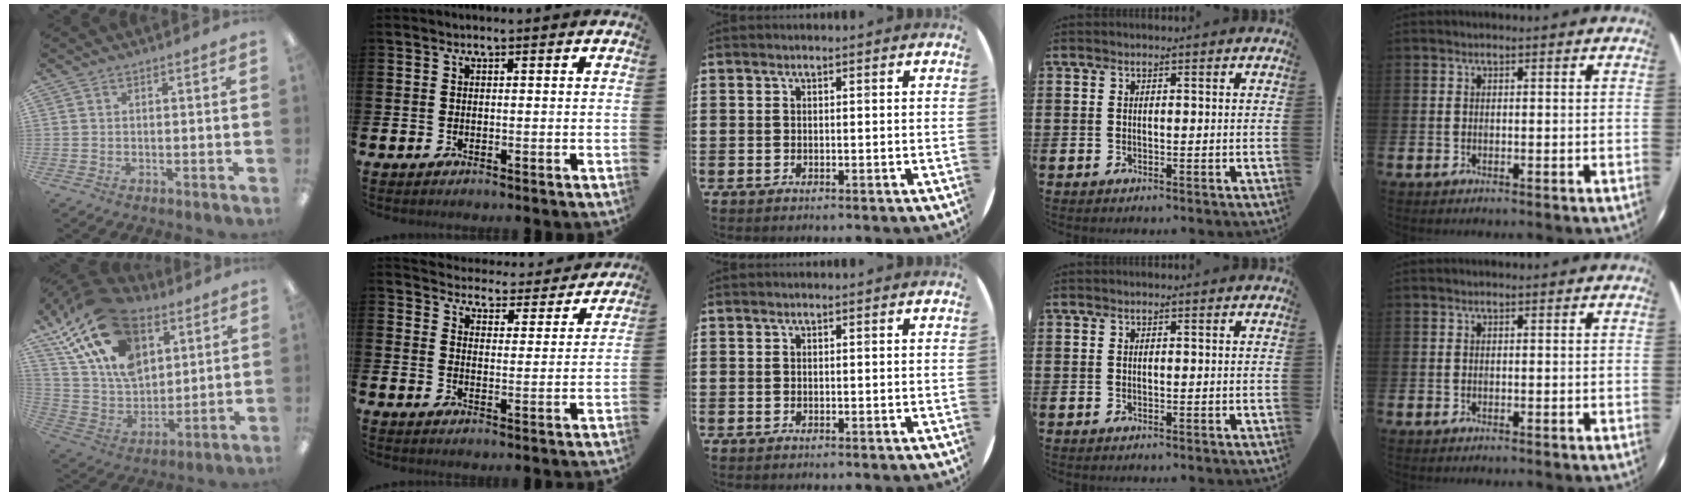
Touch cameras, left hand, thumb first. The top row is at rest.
{"thumb": {"total": 22.1, "force": [12.1, 13.4, 12.7], "torque": [-0.270, -0.061, 0.217]}, "index": {"total": 4.3, "force": [4.2, 0.7, -0.1], "torque": [-0.011, -0.043, 0.068]}}